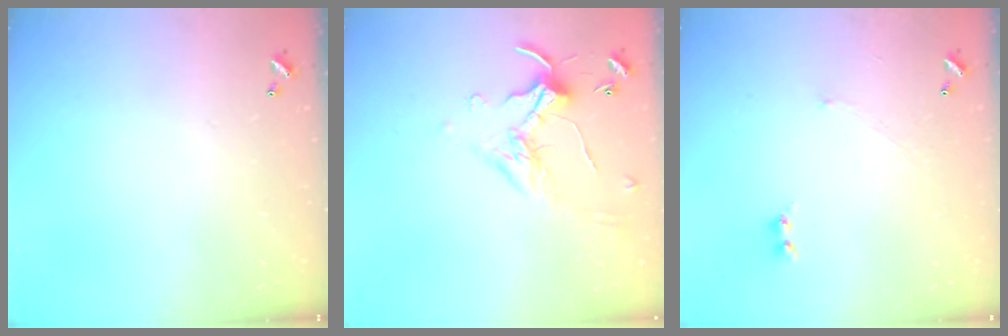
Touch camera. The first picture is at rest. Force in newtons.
{"total": 0.0}
{"total": 2.6, "press": 2.6, "slide": 0.6}